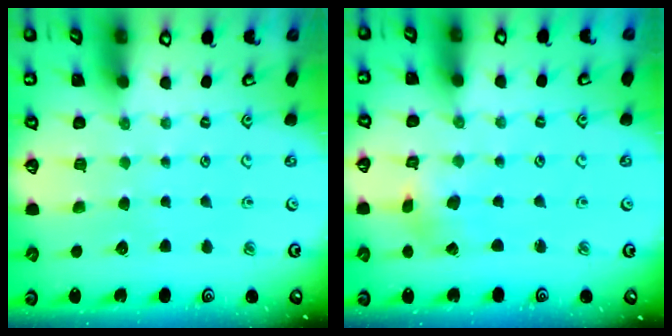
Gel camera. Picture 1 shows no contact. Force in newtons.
{"total": 1.3, "press": 1.3, "slide": 0.2}